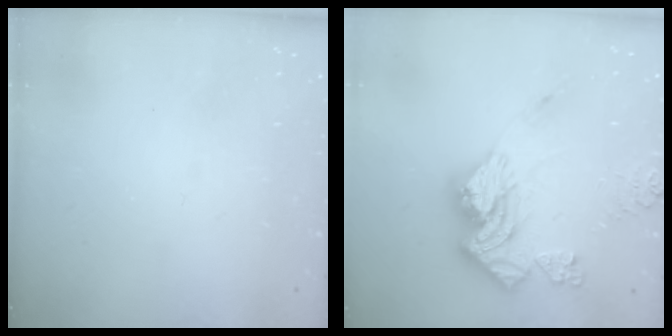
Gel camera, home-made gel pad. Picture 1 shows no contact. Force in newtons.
{"total": 18.6, "press": 18.5, "slide": 1.8}